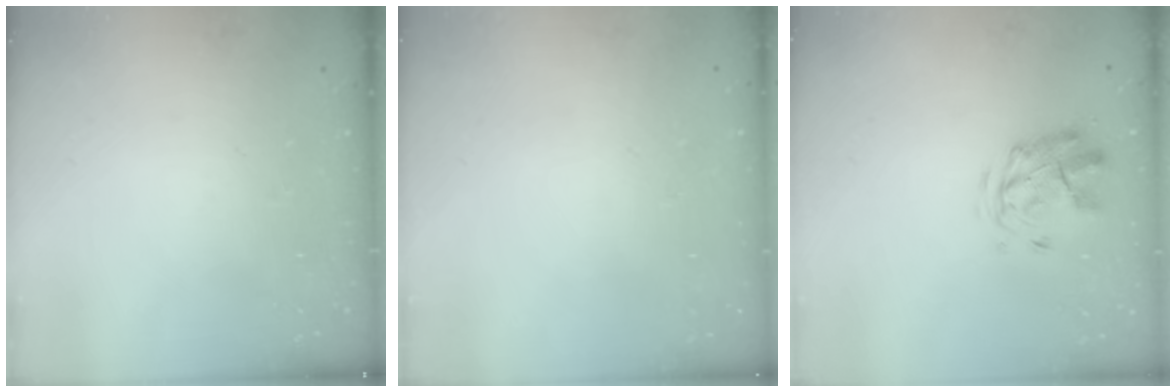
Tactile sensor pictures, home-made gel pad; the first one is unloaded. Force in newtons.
{"total": 1.8, "press": 1.8, "slide": 0.2}
{"total": 2.8, "press": 2.5, "slide": 1.4}